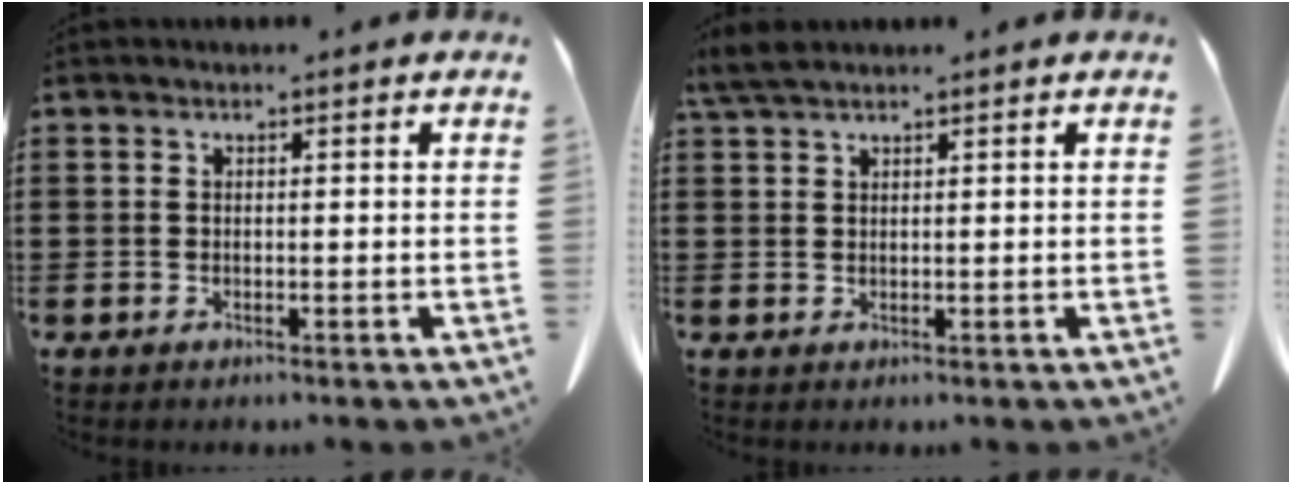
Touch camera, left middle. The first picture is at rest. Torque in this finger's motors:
{"motor_torque": [0.13, 0.08, 0.04, 0.01]}